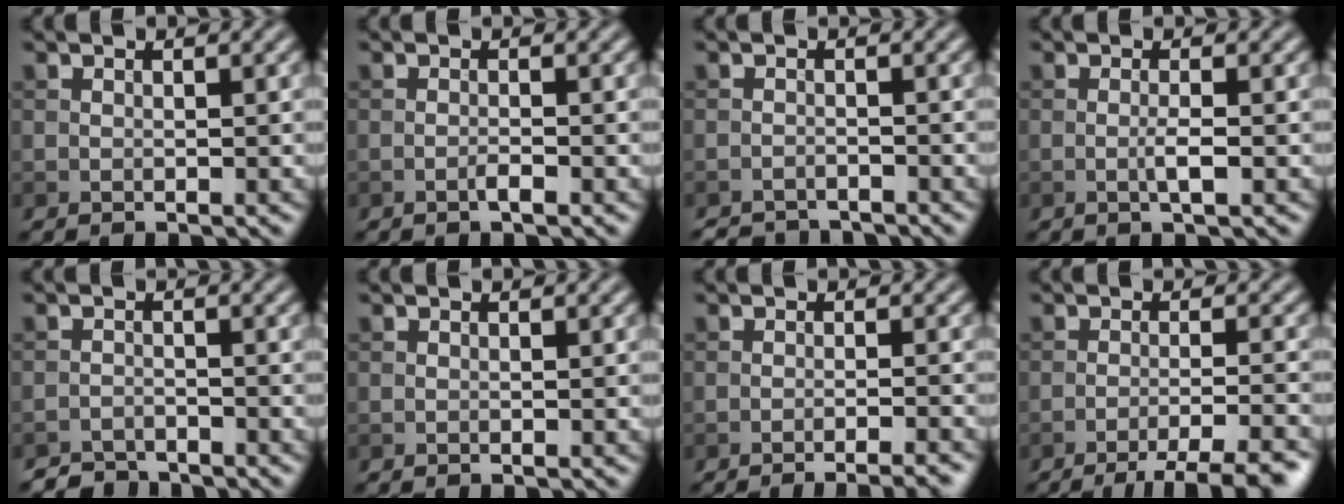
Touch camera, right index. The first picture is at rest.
{"total": 0.9, "force": [-0.6, 0.1, 0.7], "torque": [-0.014, 0.002, -0.012]}
{"total": 3.5, "force": [-3.5, 0.5, 0.3], "torque": [-0.005, -0.004, -0.055]}
{"total": 1.6, "force": [-0.4, 0.1, 1.5], "torque": [-0.030, 0.000, -0.010]}
{"total": 2.4, "force": [-2.3, 0.5, 0.0], "torque": [0.006, 0.003, -0.045]}
{"total": 0.0}
{"total": 4.5, "force": [-3.4, 1.0, 2.7], "torque": [-0.024, 0.006, -0.047]}
{"total": 7.0, "force": [-5.2, 1.2, 4.5], "torque": [-0.056, -0.005, -0.073]}